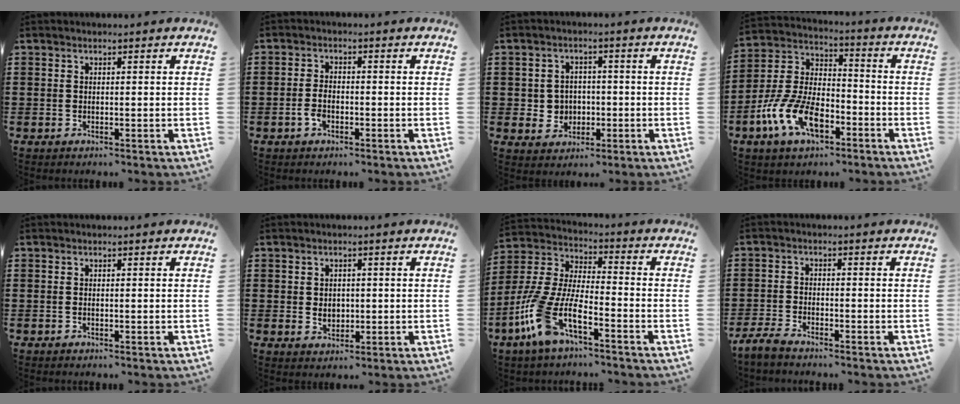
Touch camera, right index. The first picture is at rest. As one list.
[{"total": 2.8, "force": [-1.2, 1.3, 2.1], "torque": [-0.056, -0.006, -0.026]}, {"total": 3.8, "force": [-0.4, 3.6, 1.1], "torque": [-0.036, 0.007, -0.010]}, {"total": 11.0, "force": [-5.4, 5.7, 7.7], "torque": [-0.188, 0.001, -0.104]}, {"total": 0.0}, {"total": 2.1, "force": [0.1, 1.8, 1.1], "torque": [-0.019, 0.006, -0.002]}, {"total": 10.0, "force": [-6.1, 2.6, 7.4], "torque": [-0.203, -0.024, -0.130]}, {"total": 2.6, "force": [-2.4, 0.3, 0.9], "torque": [-0.032, 0.001, -0.053]}]